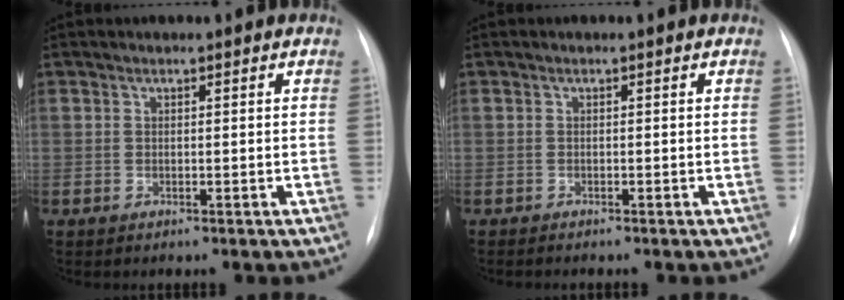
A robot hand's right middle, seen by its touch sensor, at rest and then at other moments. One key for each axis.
{"total": 0.9, "fx": -0.9, "fy": 0.1, "fz": 0.3, "tx": -0.010, "ty": -0.003, "tz": -0.012}